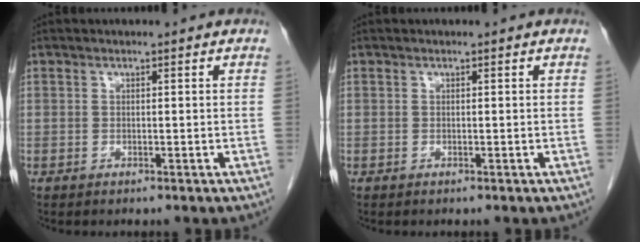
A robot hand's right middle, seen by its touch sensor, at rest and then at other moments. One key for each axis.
{"total": 0.0}